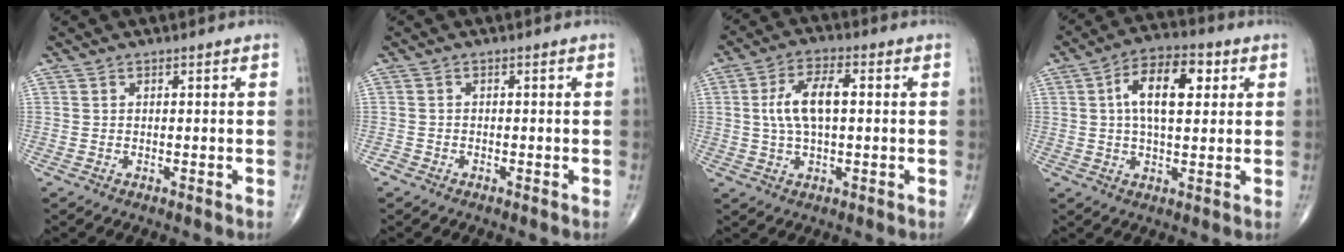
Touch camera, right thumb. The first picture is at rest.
{"total": 0.8, "force": [-0.6, 0.5, 0.0], "torque": [0.001, 0.002, -0.018]}
{"total": 9.0, "force": [0.9, 4.1, 8.0], "torque": [-0.158, 0.014, 0.013]}
{"total": 11.5, "force": [2.8, 5.7, 9.7], "torque": [-0.150, 0.014, 0.039]}